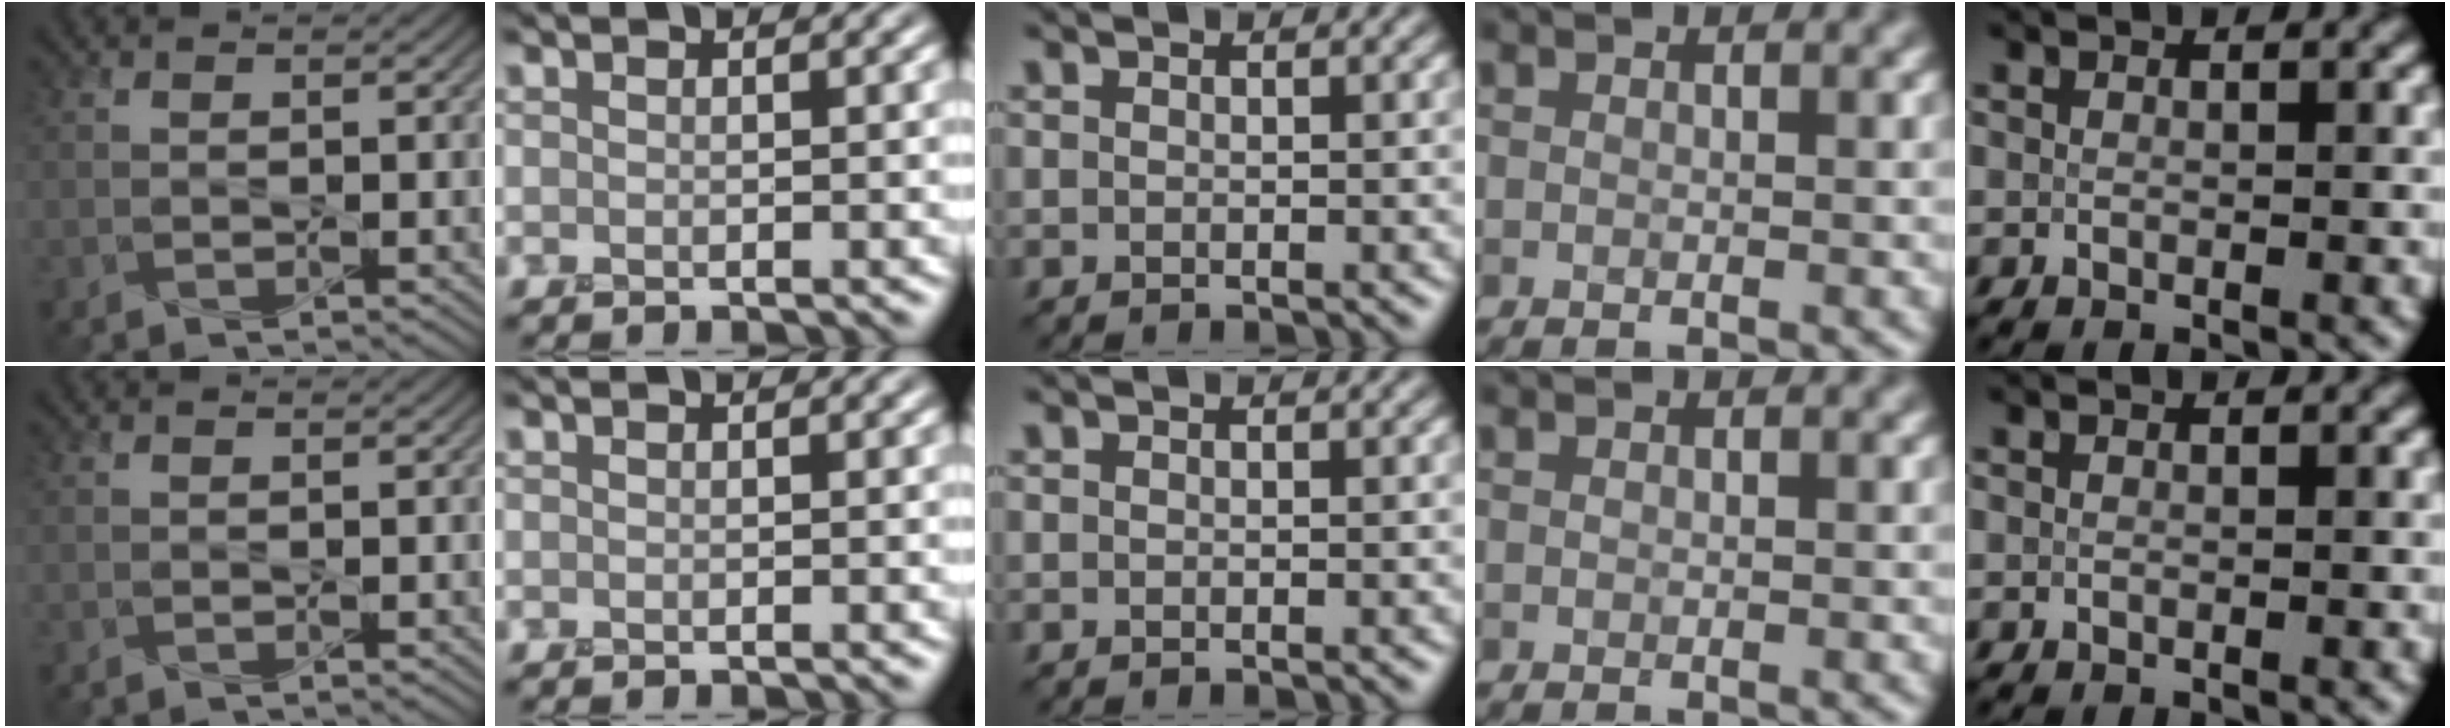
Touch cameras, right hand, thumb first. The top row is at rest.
{}